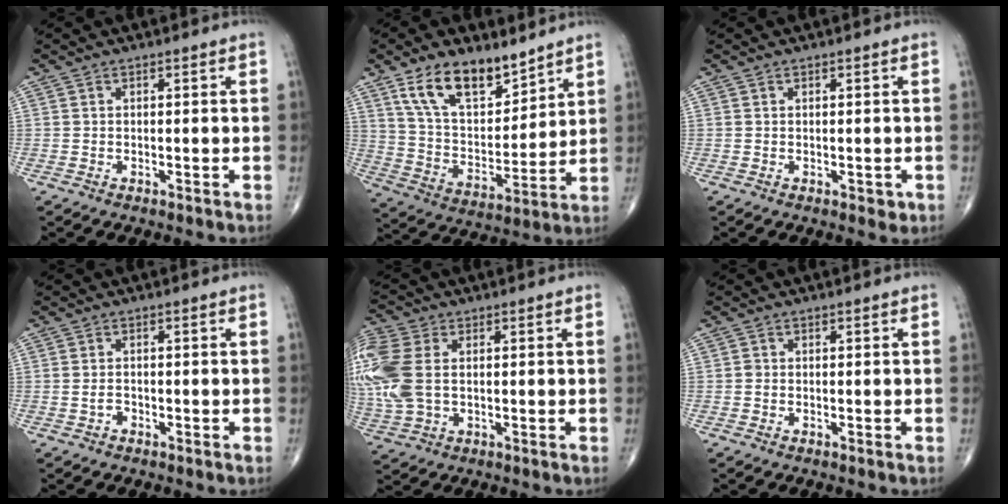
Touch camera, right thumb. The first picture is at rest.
{"total": 15.3, "force": [10.2, 7.4, 8.6], "torque": [-0.118, -0.060, 0.195]}
{"total": 1.3, "force": [-0.1, 1.0, 0.9], "torque": [-0.006, -0.001, 0.000]}
{"total": 1.2, "force": [-0.5, 0.9, 0.7], "torque": [-0.014, 0.006, -0.006]}
{"total": 13.7, "force": [1.6, 8.9, 10.2], "torque": [-0.272, 0.009, 0.036]}
{"total": 0.6, "force": [-0.1, 0.5, 0.2], "torque": [-0.001, 0.002, -0.003]}